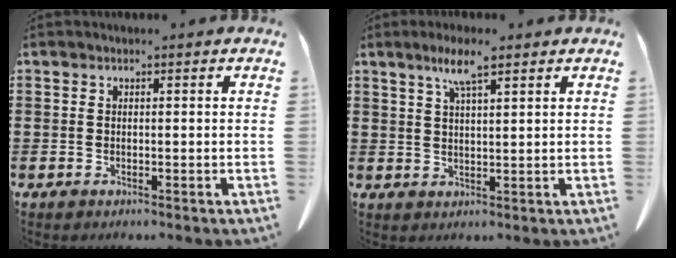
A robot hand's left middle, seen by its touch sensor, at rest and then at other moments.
{"total": 4.9, "force": [3.2, 0.7, 3.7], "torque": [-0.080, 0.006, 0.054]}